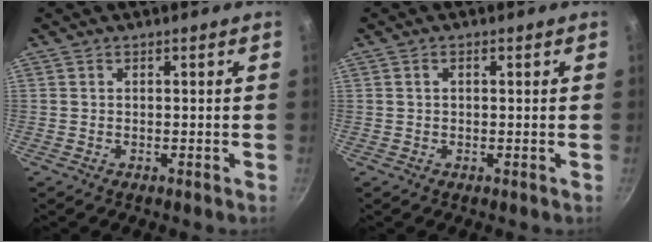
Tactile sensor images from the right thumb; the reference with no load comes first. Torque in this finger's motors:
{"motor_torque": [0.58, 0.37, -0.55, 0.35, 0.03]}